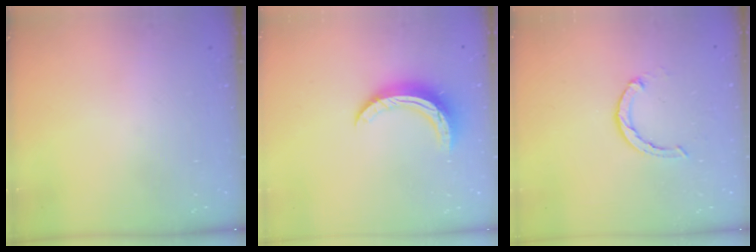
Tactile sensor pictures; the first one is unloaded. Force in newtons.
{"total": 10.1, "press": 10.1, "slide": 0.1}
{"total": 2.1, "press": 2.0, "slide": 0.4}